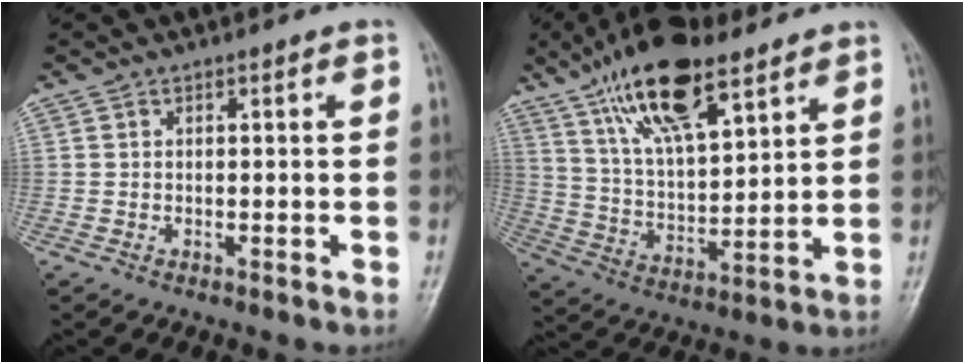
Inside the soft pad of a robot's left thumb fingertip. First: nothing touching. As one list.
[{"total": 18.1, "force": [11.3, 6.8, 12.5], "torque": [-0.196, -0.040, 0.210]}]